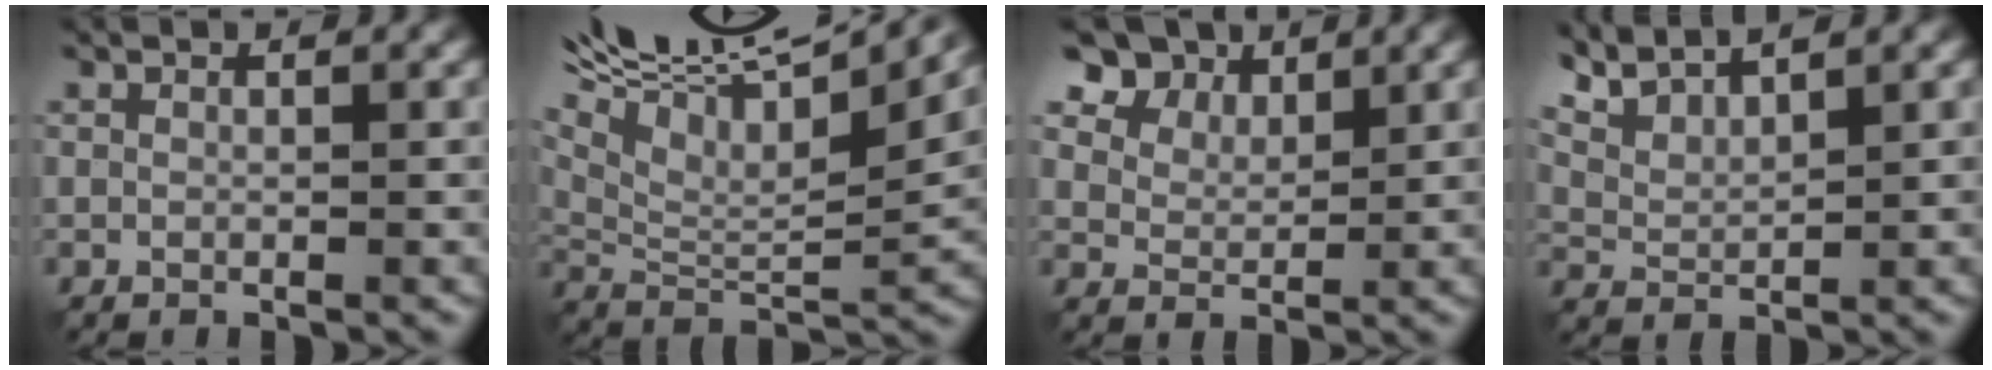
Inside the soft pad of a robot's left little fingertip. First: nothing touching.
{"total": 15.1, "force": [9.4, 5.5, 10.4], "torque": [-0.207, 0.050, 0.150]}
{"total": 7.6, "force": [5.2, 4.4, 3.2], "torque": [-0.088, 0.002, 0.100]}
{"total": 4.6, "force": [4.0, 1.1, 2.1], "torque": [-0.061, 0.008, 0.071]}